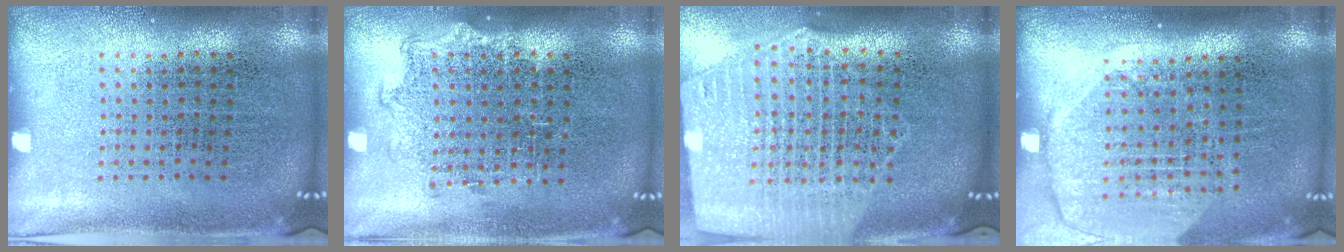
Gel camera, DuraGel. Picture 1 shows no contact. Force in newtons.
{"total": 1.1, "press": 1.0, "slide": 0.4}
{"total": 2.7, "press": 2.3, "slide": 1.4}
{"total": 2.0, "press": 1.8, "slide": 1.0}